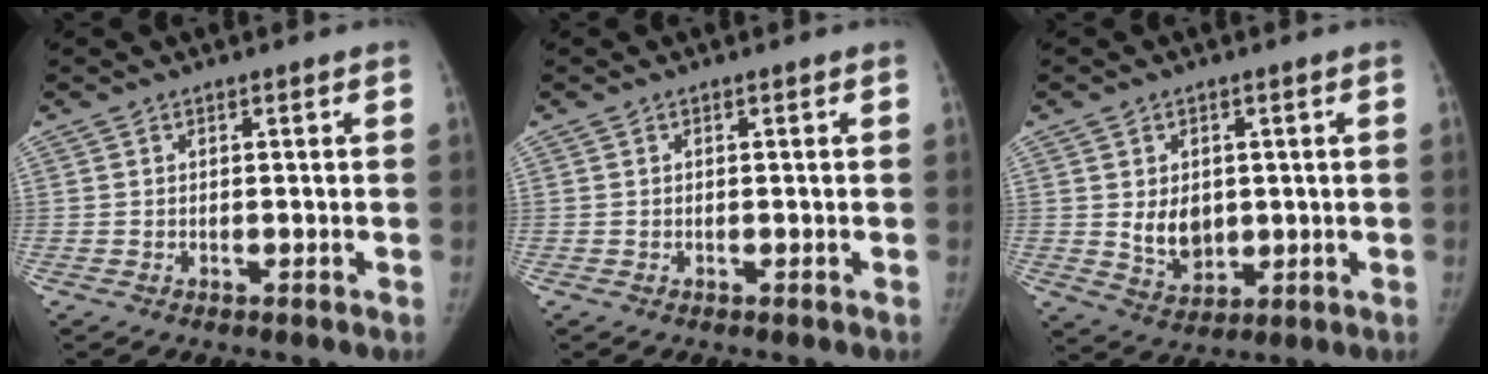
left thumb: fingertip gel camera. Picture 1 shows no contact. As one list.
[{"total": 0.0}, {"total": 6.6, "force": [0.5, 5.0, 4.3], "torque": [-0.045, -0.013, 0.025]}]